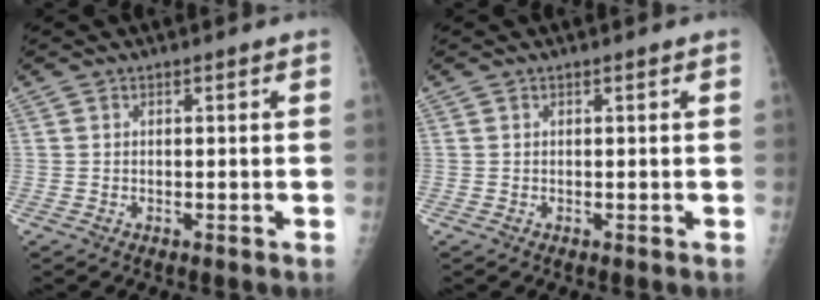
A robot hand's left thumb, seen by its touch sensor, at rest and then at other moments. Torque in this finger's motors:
{"motor_torque": [0.00, 0.00, -0.02, -0.03, 0.00]}